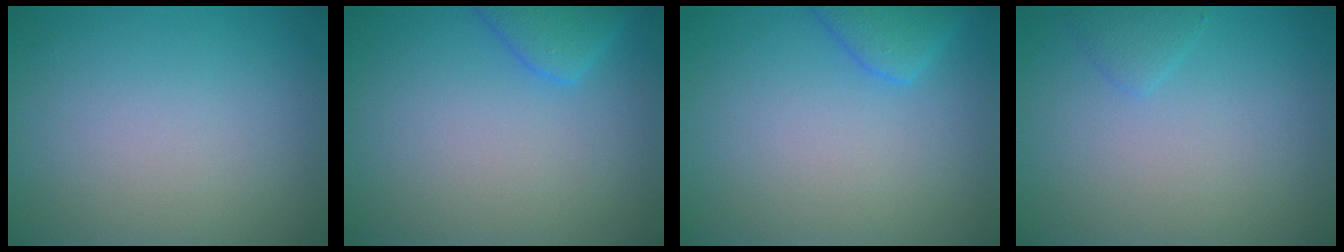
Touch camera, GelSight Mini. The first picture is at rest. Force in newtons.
{"total": 2.5, "press": 2.5, "slide": 0.4}
{"total": 2.5, "press": 2.5, "slide": 0.4}
{"total": 1.1, "press": 1.1, "slide": 0.1}